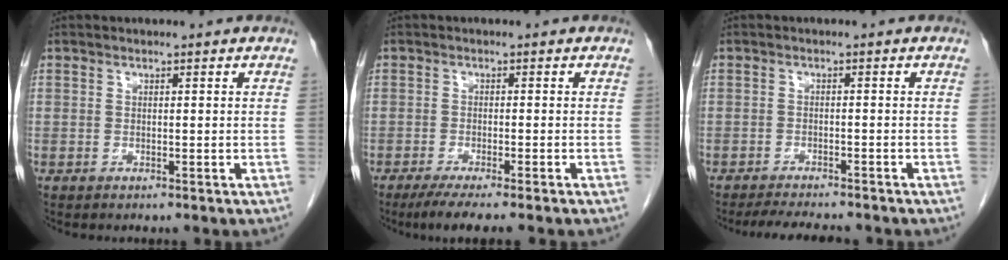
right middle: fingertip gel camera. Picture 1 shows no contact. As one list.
[{"total": 5.9, "force": [-4.6, -0.5, 3.6], "torque": [-0.050, -0.013, -0.072]}, {"total": 5.9, "force": [-5.4, 0.6, 2.4], "torque": [-0.037, -0.016, -0.083]}]